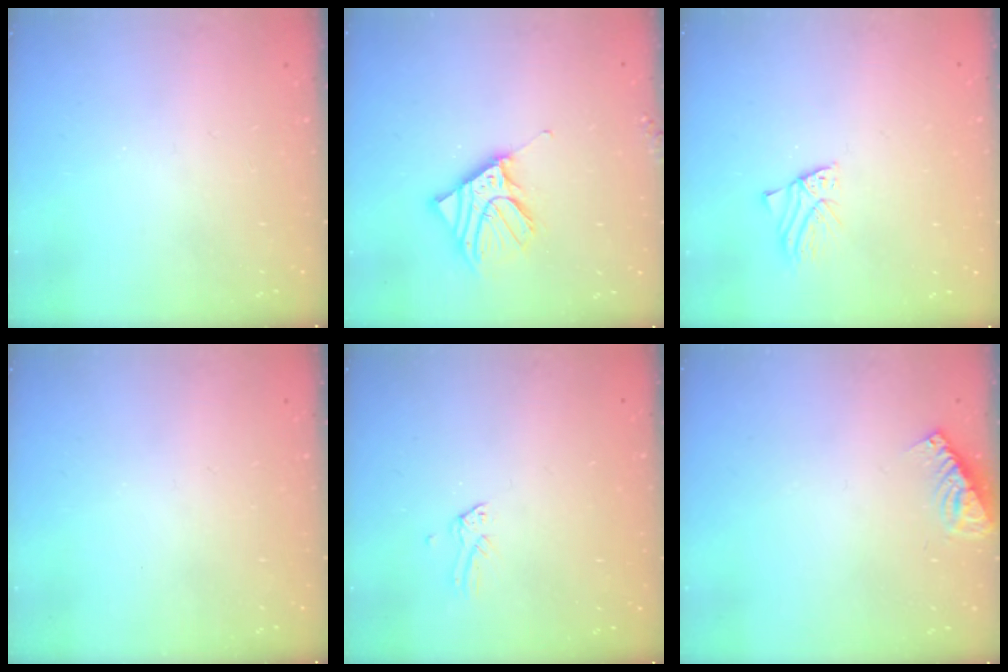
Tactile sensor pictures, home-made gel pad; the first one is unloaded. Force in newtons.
{"total": 11.1, "press": 10.9, "slide": 2.2}
{"total": 1.8, "press": 1.8, "slide": 0.1}
{"total": 0.0}
{"total": 0.0}
{"total": 7.2, "press": 7.1, "slide": 0.7}